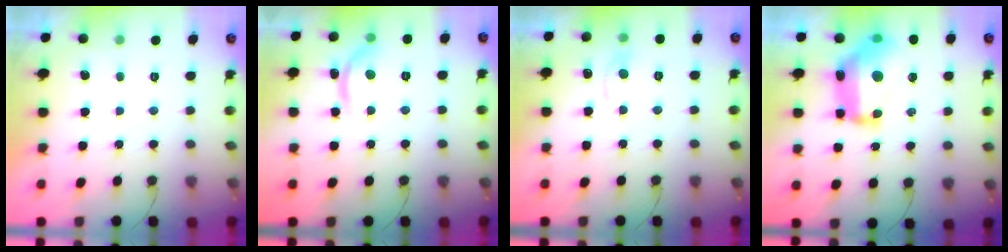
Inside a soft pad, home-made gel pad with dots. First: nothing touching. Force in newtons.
{"total": 11.1, "press": 11.1, "slide": 0.8}
{"total": 5.6, "press": 5.5, "slide": 0.7}
{"total": 16.8, "press": 16.7, "slide": 1.0}